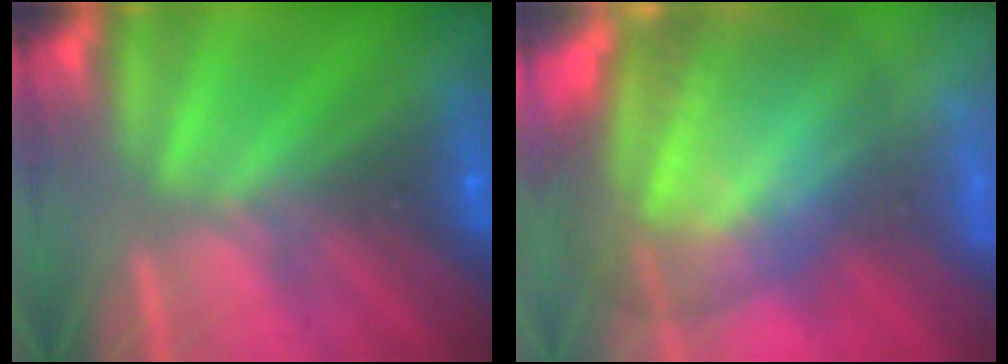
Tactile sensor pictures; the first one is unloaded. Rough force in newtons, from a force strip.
{"total": 9.0}